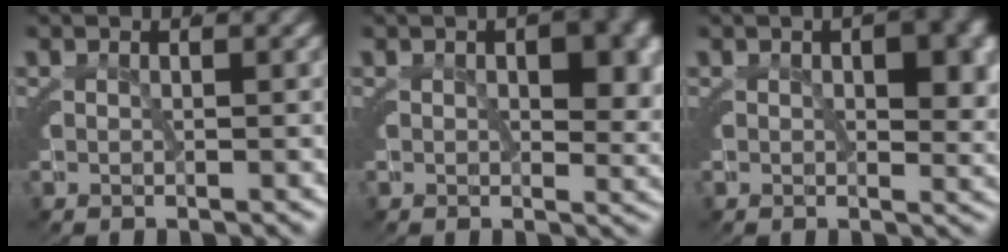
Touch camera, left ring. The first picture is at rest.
{"total": 3.9, "force": [0.6, 2.0, 3.3], "torque": [-0.028, 0.002, 0.003]}
{"total": 3.4, "force": [0.4, 1.7, 2.9], "torque": [-0.025, 0.006, -0.001]}